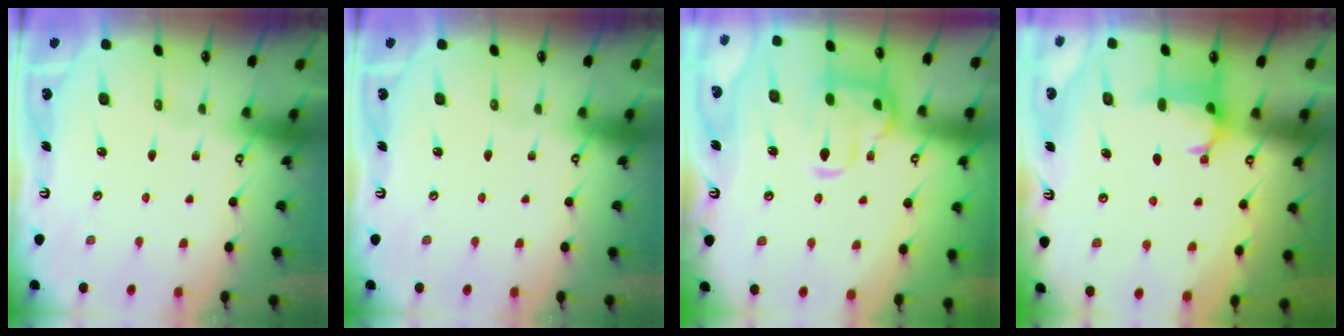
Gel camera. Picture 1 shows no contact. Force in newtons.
{"total": 0.0}
{"total": 5.4, "press": 5.1, "slide": 1.6}
{"total": 2.2, "press": 2.2, "slide": 0.5}